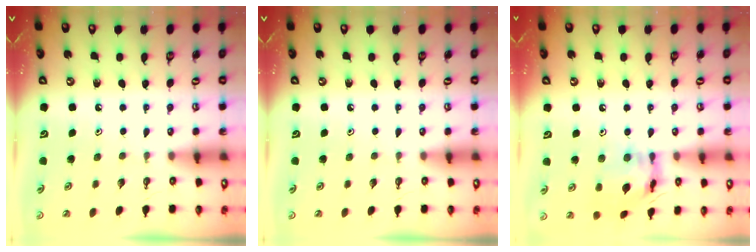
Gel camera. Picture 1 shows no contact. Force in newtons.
{"total": 0.0}
{"total": 14.0, "press": 13.9, "slide": 1.3}